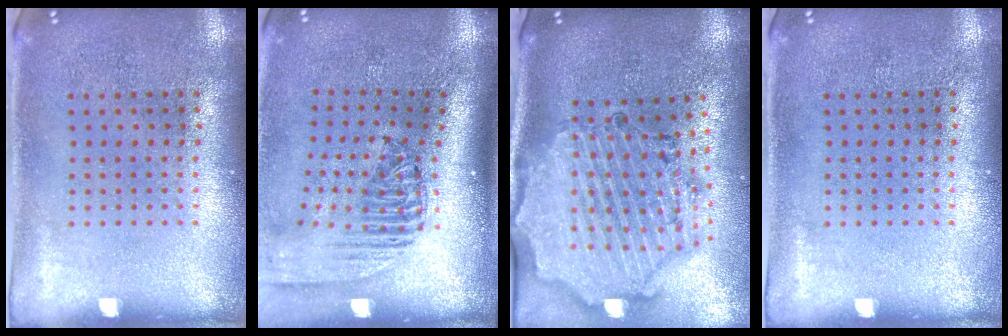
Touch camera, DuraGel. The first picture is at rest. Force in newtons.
{"total": 2.4, "press": 1.8, "slide": 1.6}
{"total": 2.7, "press": 2.4, "slide": 1.1}
{"total": 0.0}